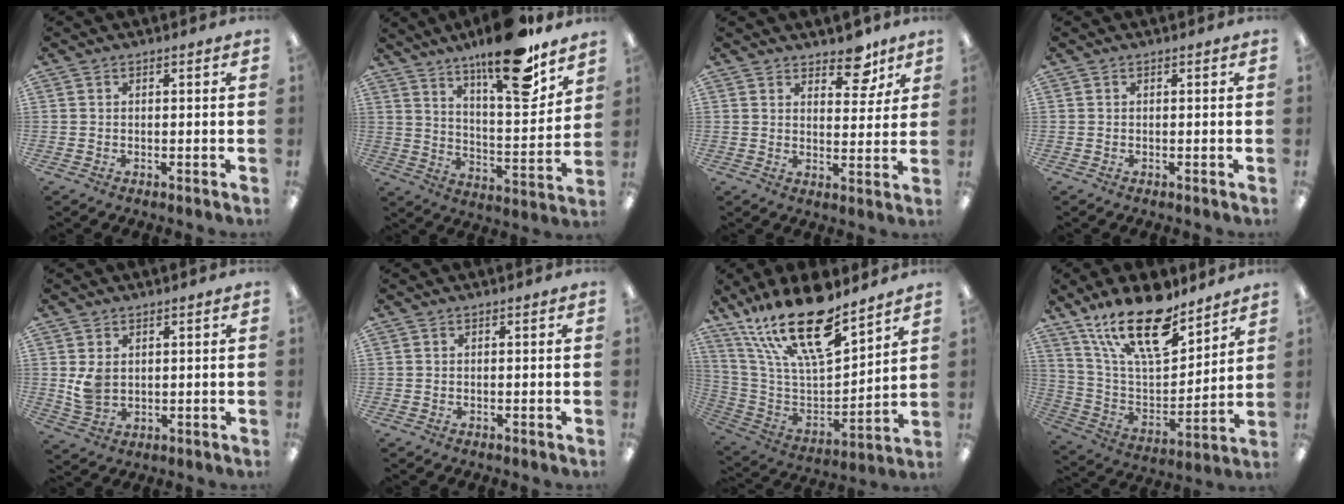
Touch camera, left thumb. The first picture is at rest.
{"total": 19.8, "force": [14.6, 5.1, 12.4], "torque": [-0.185, -0.097, 0.234]}
{"total": 8.2, "force": [6.1, 3.9, 3.8], "torque": [-0.026, -0.040, 0.101]}
{"total": 0.0}
{"total": 5.3, "force": [1.8, 3.8, 3.2], "torque": [-0.056, -0.006, 0.032]}
{"total": 0.0}
{"total": 23.6, "force": [16.3, 8.1, 15.0], "torque": [-0.281, -0.104, 0.281]}
{"total": 21.8, "force": [15.0, 8.5, 13.3], "torque": [-0.245, -0.083, 0.261]}